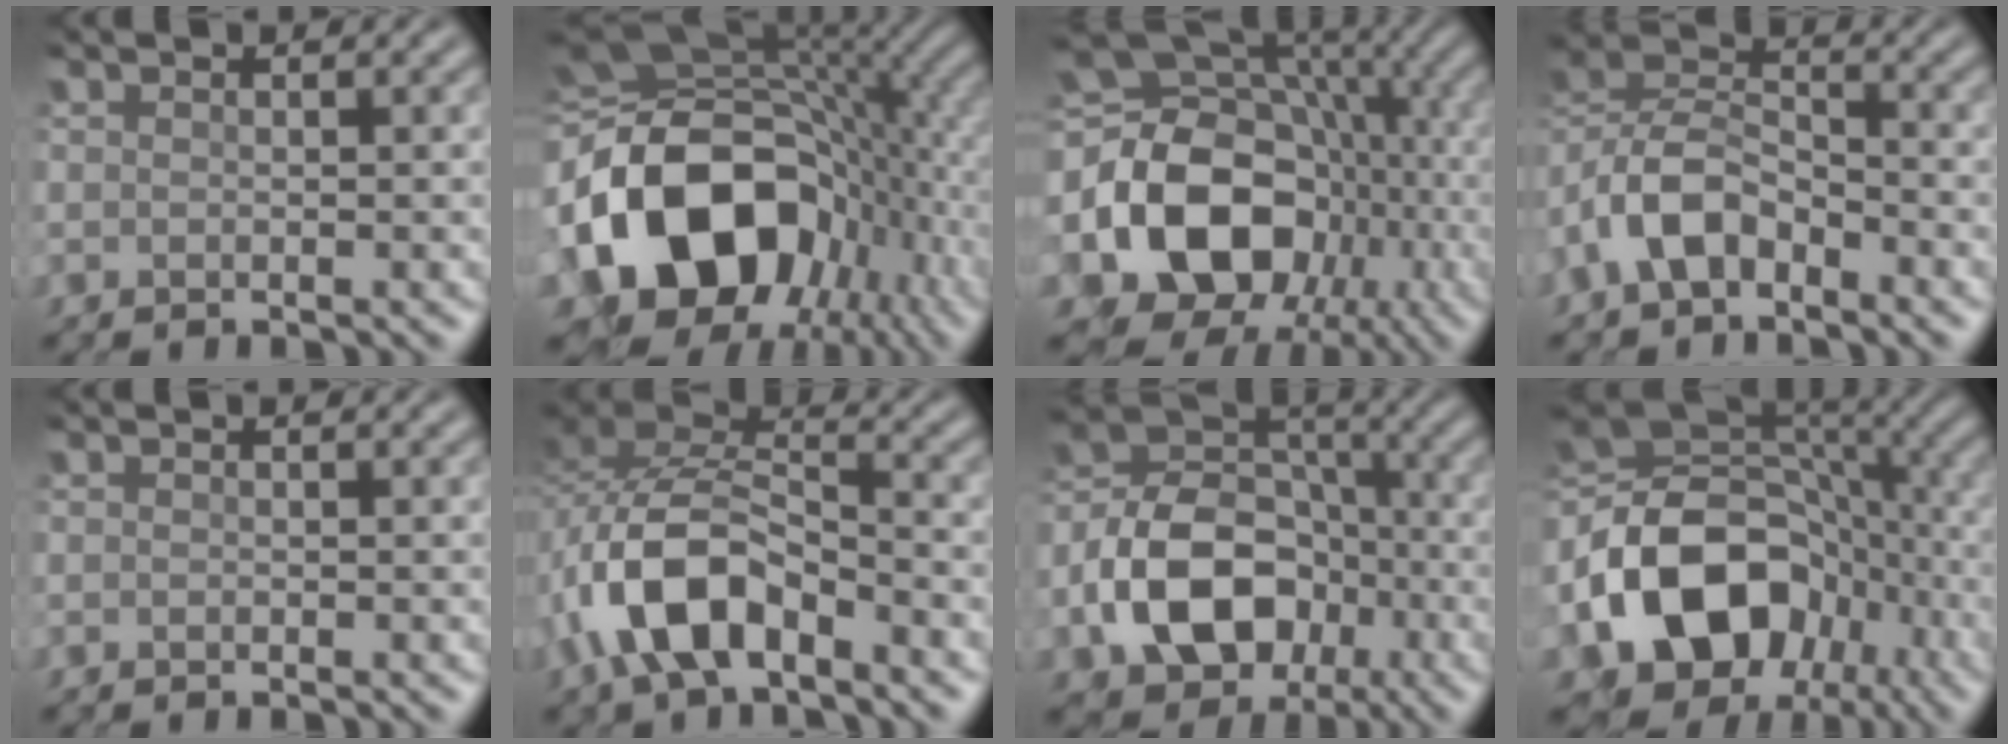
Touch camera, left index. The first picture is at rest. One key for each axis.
{"total": 15.7, "fx": -3.8, "fy": 10.9, "fz": 10.7, "tx": -0.191, "ty": -0.003, "tz": -0.066}
{"total": 17.8, "fx": -1.8, "fy": 13.9, "fz": 10.9, "tx": -0.204, "ty": -0.012, "tz": -0.015}
{"total": 6.0, "fx": -3.3, "fy": 3.2, "fz": 3.8, "tx": -0.083, "ty": 0.012, "tz": -0.075}
{"total": 0.0}
{"total": 7.9, "fx": -3.7, "fy": 3.8, "fz": 5.8, "tx": -0.121, "ty": 0.010, "tz": -0.075}
{"total": 10.8, "fx": -3.8, "fy": 7.8, "fz": 6.5, "tx": -0.127, "ty": 0.007, "tz": -0.074}
{"total": 14.4, "fx": -4.8, "fy": 10.5, "fz": 8.6, "tx": -0.170, "ty": -0.002, "tz": -0.087}